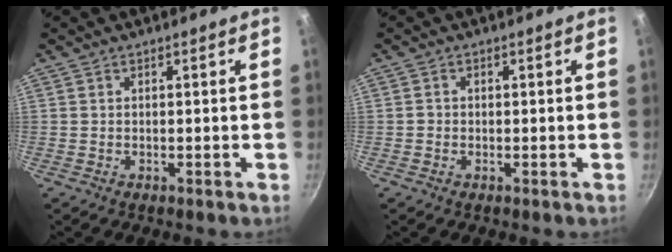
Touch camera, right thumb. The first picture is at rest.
{"total": 0.6, "force": [-0.2, 0.5, 0.1], "torque": [-0.002, 0.002, -0.005]}